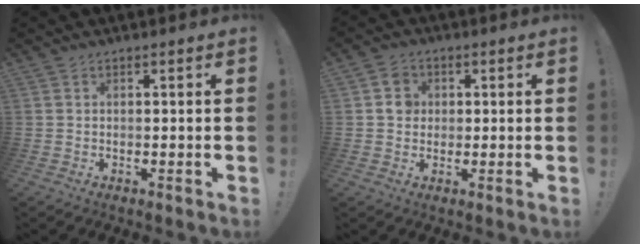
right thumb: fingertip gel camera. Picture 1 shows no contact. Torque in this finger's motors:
{"motor_torque": [0.57, 0.45, 0.19, 0.02, 0.00]}